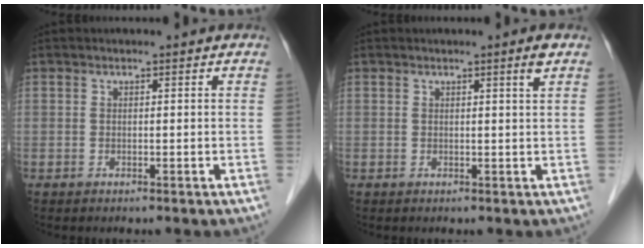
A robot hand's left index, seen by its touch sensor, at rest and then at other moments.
{"total": 1.5, "force": [0.9, -0.4, 1.2], "torque": [-0.015, -0.008, 0.015]}